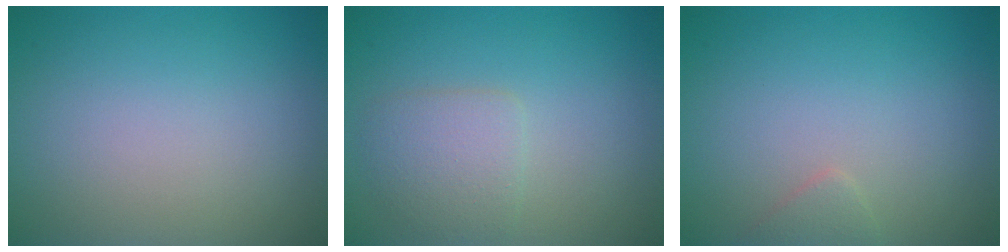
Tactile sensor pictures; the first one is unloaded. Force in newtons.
{"total": 2.5, "press": 2.5, "slide": 0.1}
{"total": 1.0, "press": 1.0, "slide": 0.1}